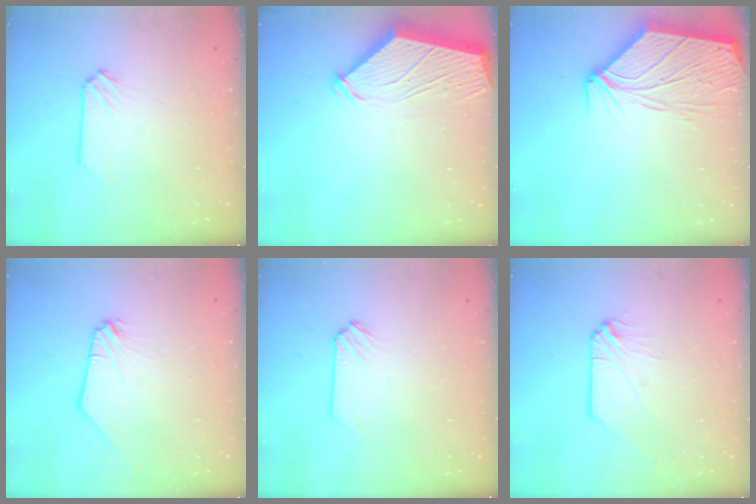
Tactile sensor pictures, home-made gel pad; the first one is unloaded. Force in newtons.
{"total": 5.3, "press": 5.3, "slide": 0.6}
{"total": 11.6, "press": 11.5, "slide": 1.5}
{"total": 0.0}
{"total": 0.0}
{"total": 0.7, "press": 0.7, "slide": 0.0}